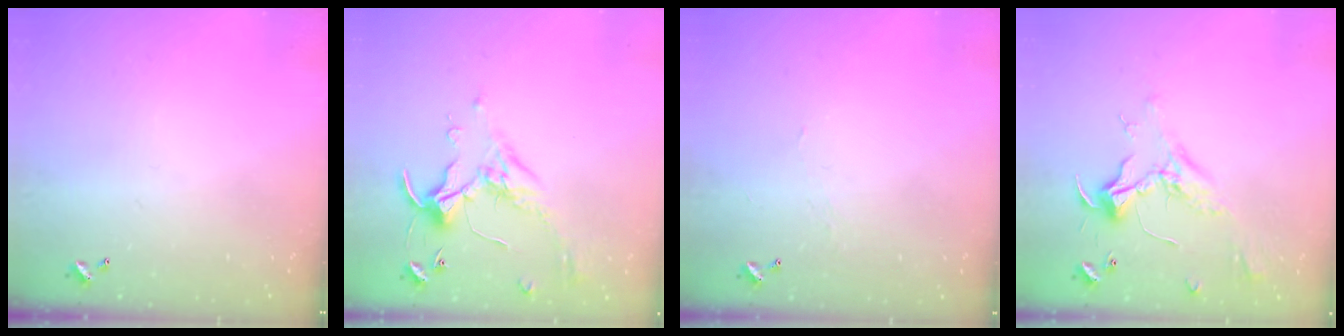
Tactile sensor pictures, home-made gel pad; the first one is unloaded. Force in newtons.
{"total": 0.7, "press": 0.6, "slide": 0.4}
{"total": 1.7, "press": 1.7, "slide": 0.4}
{"total": 2.3, "press": 2.2, "slide": 0.9}